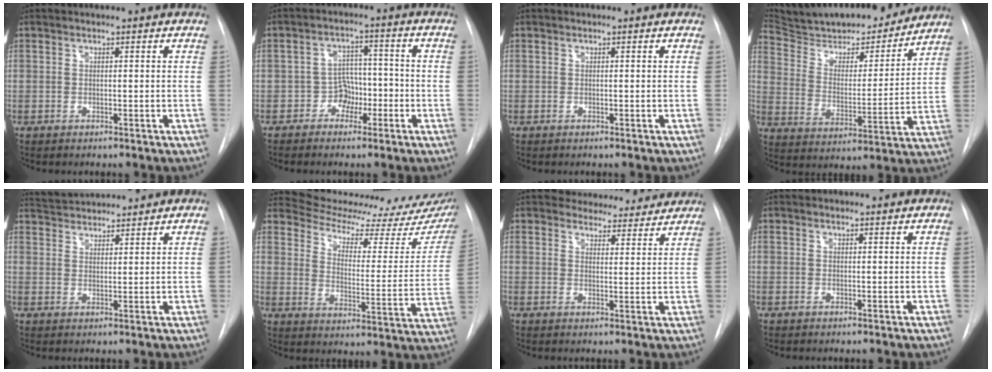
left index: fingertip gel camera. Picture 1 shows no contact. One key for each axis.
{"total": 4.4, "fx": -2.5, "fy": 3.3, "fz": 1.4, "tx": -0.014, "ty": 0.011, "tz": -0.043}
{"total": 0.0}
{"total": 21.5, "fx": 19.5, "fy": 4.8, "fz": 7.5, "tx": -0.128, "ty": -0.012, "tz": 0.294}
{"total": 7.9, "fx": 7.7, "fy": 1.0, "fz": 1.5, "tx": -0.032, "ty": 0.023, "tz": 0.122}
{"total": 20.1, "fx": 19.0, "fy": 2.4, "fz": 6.3, "tx": -0.090, "ty": -0.083, "tz": 0.242}
{"total": 10.0, "fx": 9.5, "fy": 3.1, "fz": 1.0, "tx": 0.010, "ty": -0.009, "tz": 0.105}
{"total": 2.6, "fx": 2.5, "fy": 0.5, "fz": 0.2, "tx": -0.006, "ty": 0.013, "tz": 0.028}